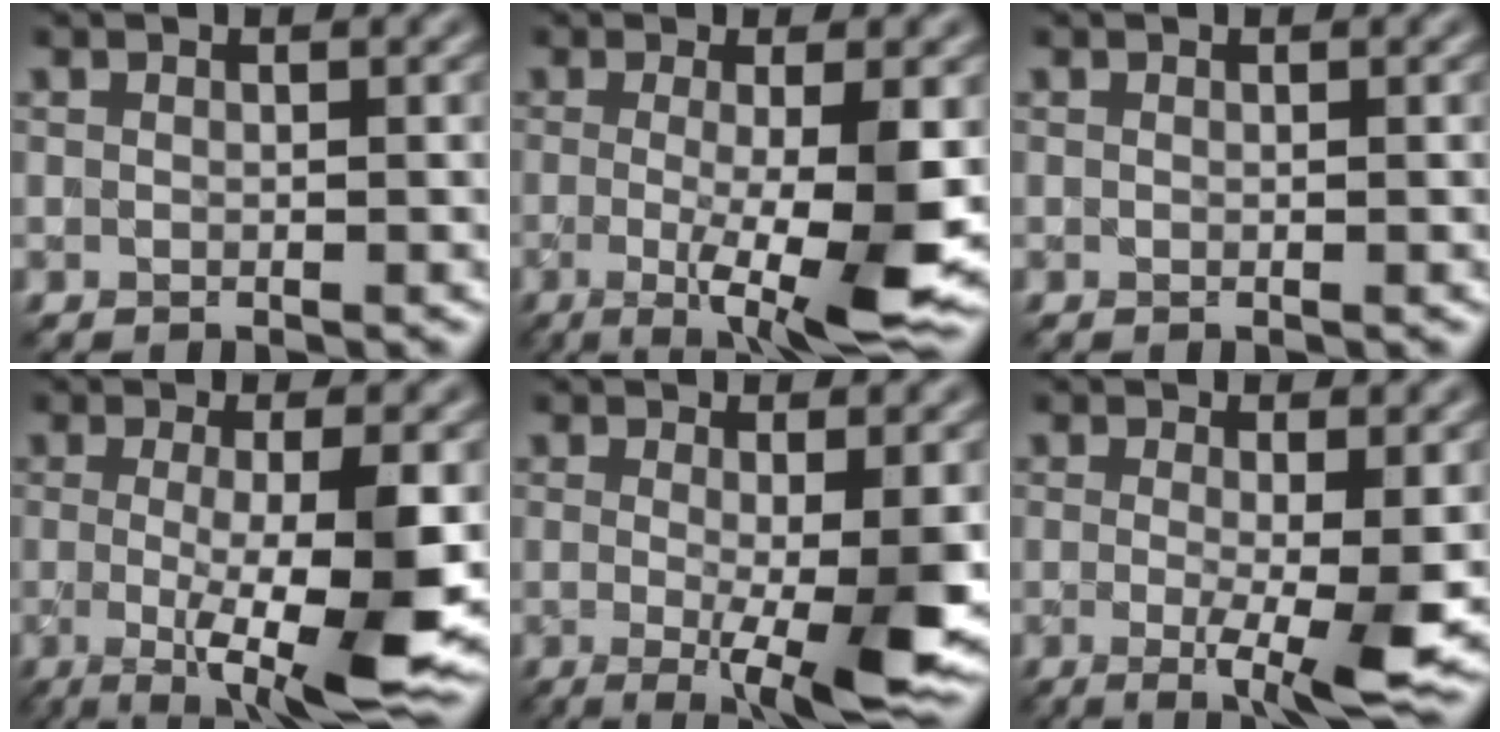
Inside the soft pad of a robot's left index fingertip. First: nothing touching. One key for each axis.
{"total": 8.0, "fx": -1.2, "fy": 1.6, "fz": 7.7, "tx": -0.114, "ty": -0.017, "tz": -0.015}
{"total": 0.0}
{"total": 8.8, "fx": -1.3, "fy": 1.9, "fz": 8.5, "tx": -0.124, "ty": -0.019, "tz": -0.015}
{"total": 6.6, "fx": -1.0, "fy": 1.0, "fz": 6.4, "tx": -0.087, "ty": -0.016, "tz": -0.009}
{"total": 5.3, "fx": -0.8, "fy": 0.8, "fz": 5.2, "tx": -0.079, "ty": -0.015, "tz": -0.010}